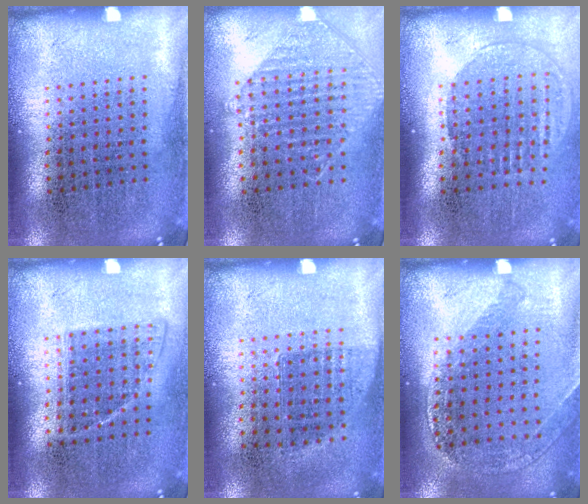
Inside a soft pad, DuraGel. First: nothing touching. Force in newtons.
{"total": 0.9, "press": 0.9, "slide": 0.2}
{"total": 1.4, "press": 1.2, "slide": 0.7}
{"total": 0.8, "press": 0.8, "slide": 0.3}
{"total": 0.7, "press": 0.6, "slide": 0.4}
{"total": 1.2, "press": 1.2, "slide": 0.1}